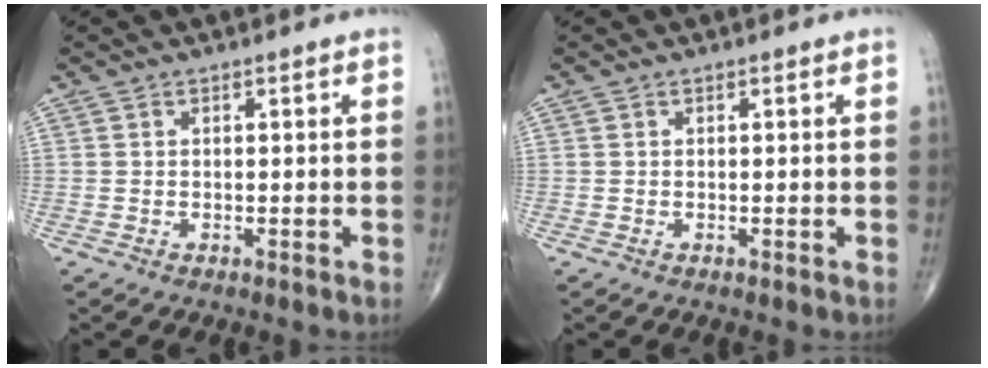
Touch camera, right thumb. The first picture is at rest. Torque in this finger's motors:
{"motor_torque": [0.01, 0.01, 0.00, 0.00, 0.01]}